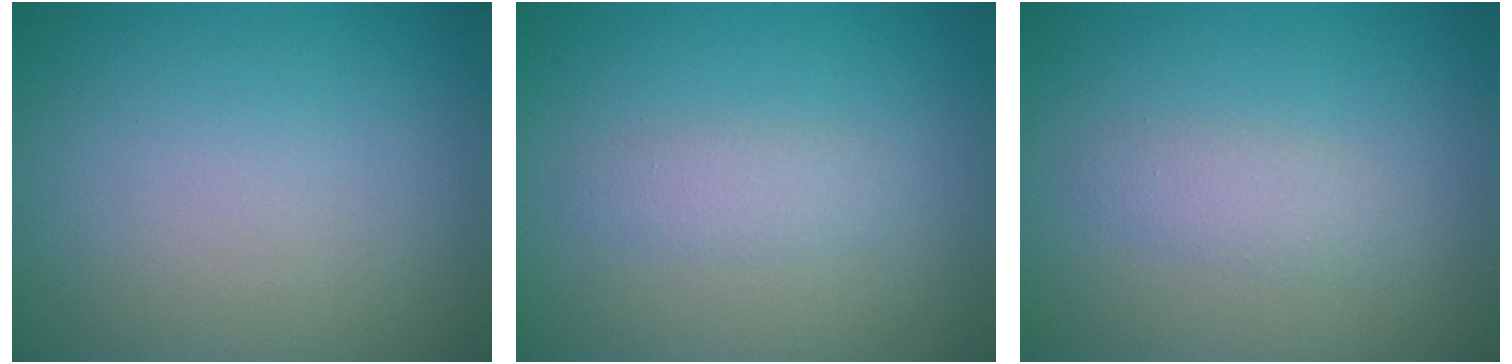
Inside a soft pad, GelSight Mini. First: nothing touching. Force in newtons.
{"total": 1.6, "press": 1.6, "slide": 0.0}
{"total": 1.8, "press": 1.8, "slide": 0.0}